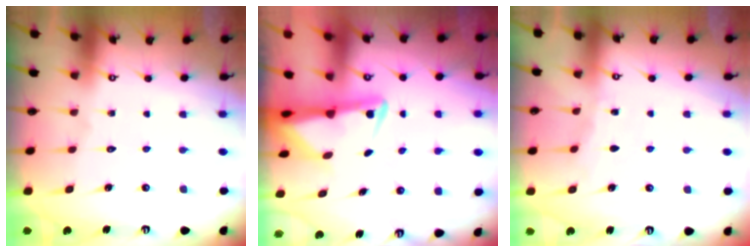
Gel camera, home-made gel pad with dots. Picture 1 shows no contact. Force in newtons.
{"total": 3.1, "press": 3.1, "slide": 0.6}
{"total": 3.6, "press": 3.6, "slide": 0.5}